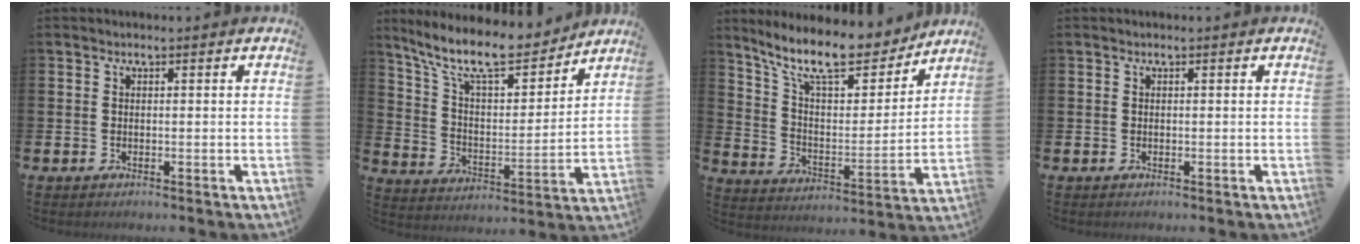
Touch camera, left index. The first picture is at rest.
{"total": 11.8, "force": [10.1, 3.1, 5.3], "torque": [-0.134, -0.061, 0.175]}
{"total": 12.7, "force": [10.7, 3.7, 5.8], "torque": [-0.144, -0.065, 0.188]}
{"total": 0.0}